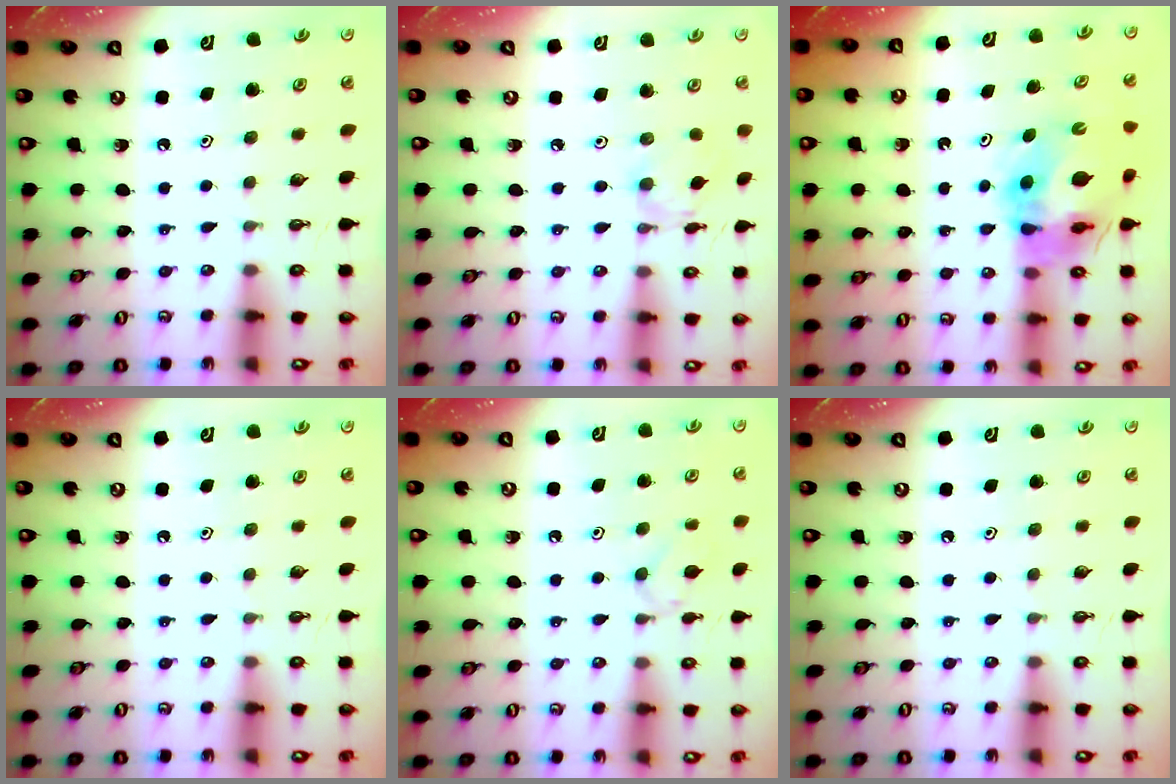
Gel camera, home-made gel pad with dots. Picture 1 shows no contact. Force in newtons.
{"total": 3.2, "press": 3.2, "slide": 0.4}
{"total": 13.9, "press": 13.8, "slide": 1.5}
{"total": 0.0}
{"total": 3.8, "press": 3.7, "slide": 0.7}
{"total": 0.0}